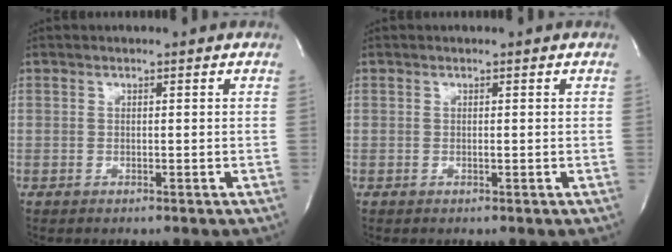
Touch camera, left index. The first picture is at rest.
{"total": 0.0}